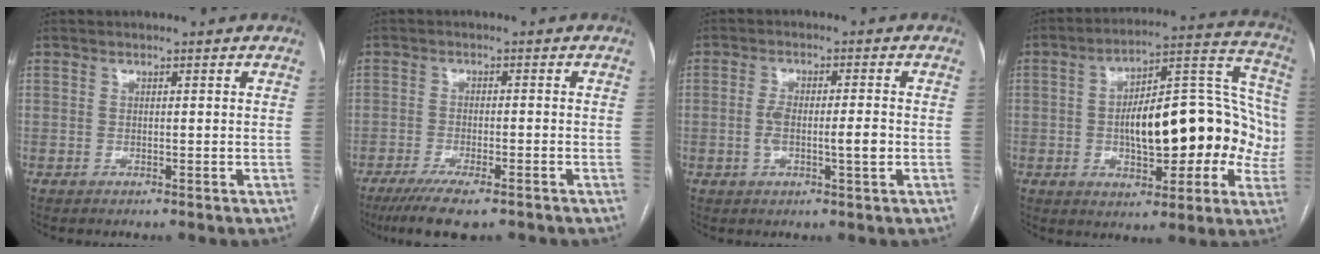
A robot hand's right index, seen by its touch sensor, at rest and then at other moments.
{"total": 8.5, "force": [-6.4, 1.4, 5.4], "torque": [-0.083, -0.017, -0.098]}
{"total": 5.3, "force": [-0.9, 1.0, 5.1], "torque": [-0.098, 0.005, -0.014]}
{"total": 20.7, "force": [-1.5, 8.4, 18.9], "torque": [-0.264, 0.047, -0.018]}